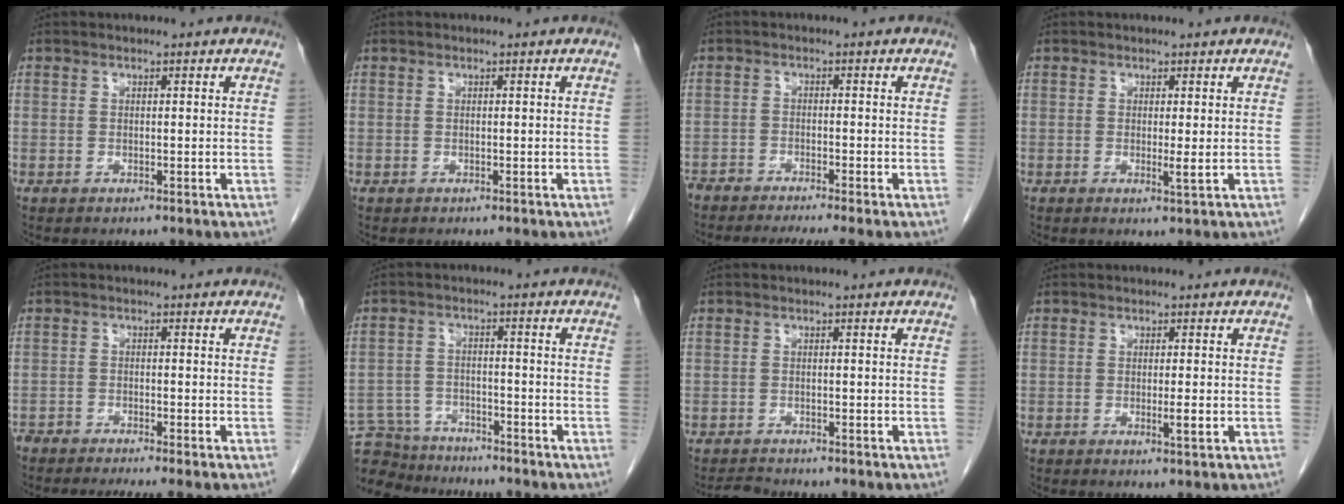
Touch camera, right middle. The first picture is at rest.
{"total": 0.0}
{"total": 7.4, "force": [-6.4, 0.2, 3.8], "torque": [-0.051, -0.009, -0.103]}
{"total": 1.4, "force": [0.1, -0.2, 1.4], "torque": [-0.027, -0.007, 0.004]}
{"total": 6.3, "force": [-5.4, 0.3, 3.2], "torque": [-0.041, -0.008, -0.089]}
{"total": 10.0, "force": [-9.3, 3.4, 1.3], "torque": [-0.029, 0.012, -0.150]}
{"total": 1.4, "force": [-1.4, 0.0, 0.0], "torque": [-0.006, -0.010, -0.022]}
{"total": 1.7, "force": [-0.3, -0.2, 1.7], "torque": [-0.030, -0.007, -0.004]}